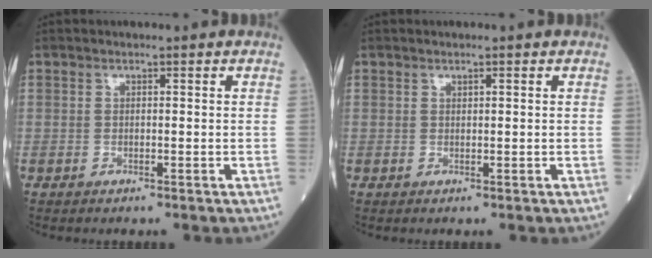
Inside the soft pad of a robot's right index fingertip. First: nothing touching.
{"total": 0.0}